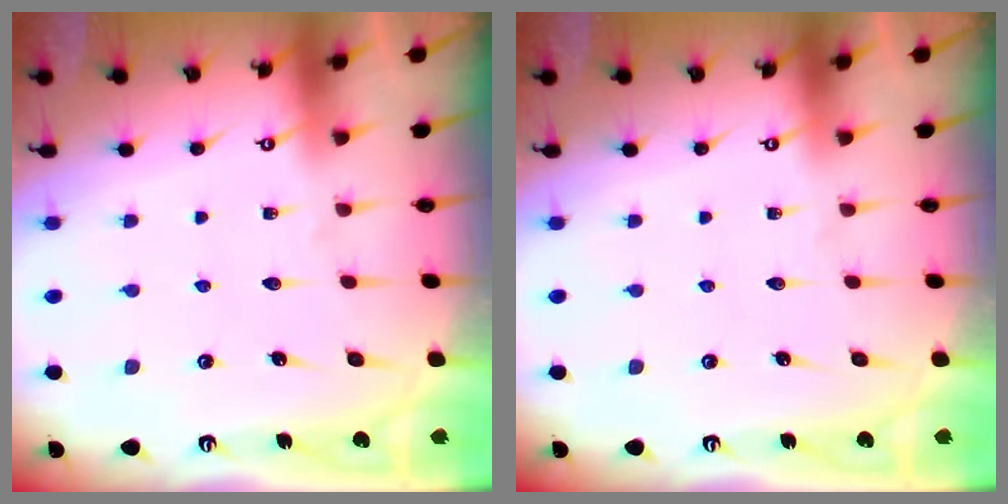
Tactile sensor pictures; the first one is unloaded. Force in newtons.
{"total": 0.0}